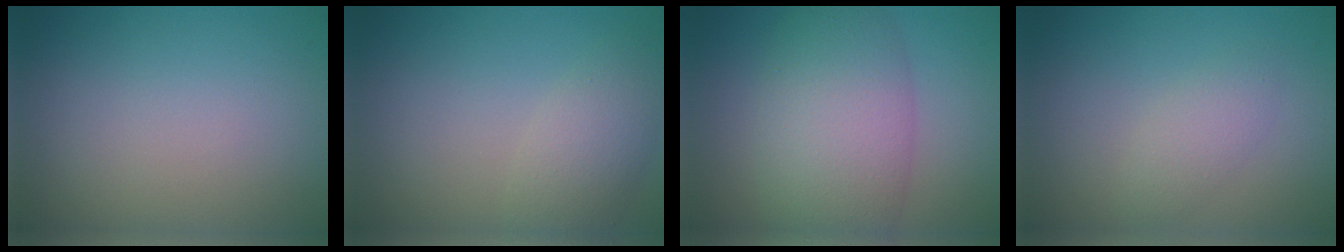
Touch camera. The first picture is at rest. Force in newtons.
{"total": 3.3, "press": 3.3, "slide": 0.2}
{"total": 8.1, "press": 8.1, "slide": 0.3}
{"total": 1.9, "press": 1.9, "slide": 0.1}